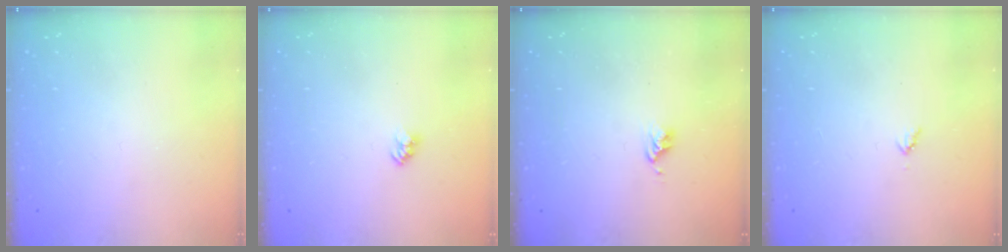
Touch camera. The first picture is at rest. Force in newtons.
{"total": 2.4, "press": 2.4, "slide": 0.2}
{"total": 2.7, "press": 2.6, "slide": 0.4}
{"total": 3.0, "press": 3.0, "slide": 0.3}